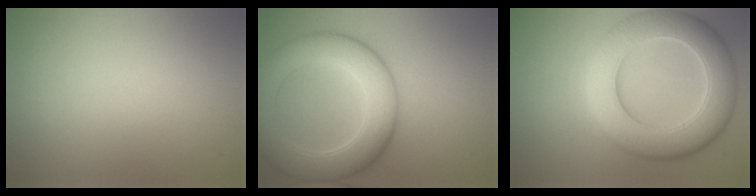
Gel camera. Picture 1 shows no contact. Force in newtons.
{"total": 8.8, "press": 8.8, "slide": 0.4}
{"total": 8.9, "press": 8.9, "slide": 0.4}